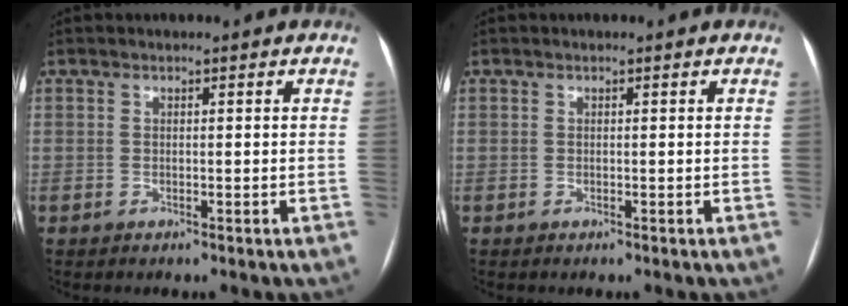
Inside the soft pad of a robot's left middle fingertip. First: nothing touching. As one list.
[{"total": 0.0}]